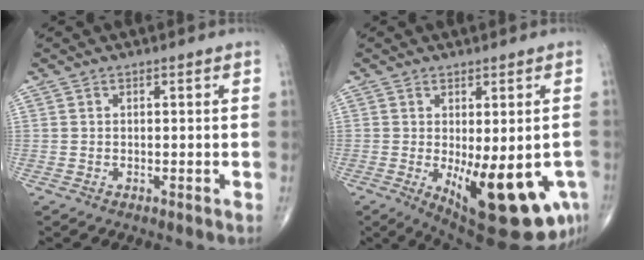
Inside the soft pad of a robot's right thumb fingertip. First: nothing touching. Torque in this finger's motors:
{"motor_torque": [2.21, 2.21, 0.81, -0.86, 0.40]}